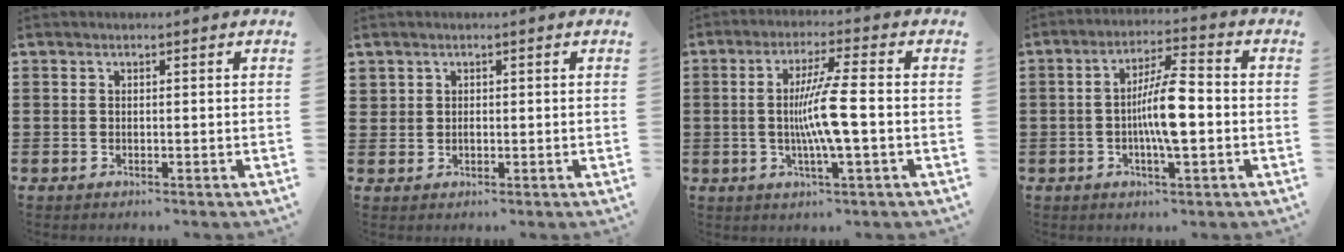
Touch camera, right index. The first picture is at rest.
{"total": 1.2, "force": [0.5, 1.0, 0.3], "torque": [-0.008, 0.002, 0.010]}
{"total": 7.7, "force": [-0.8, -0.1, 7.6], "torque": [-0.141, -0.012, -0.021]}
{"total": 8.4, "force": [-1.4, 1.8, 8.1], "torque": [-0.160, -0.003, -0.031]}